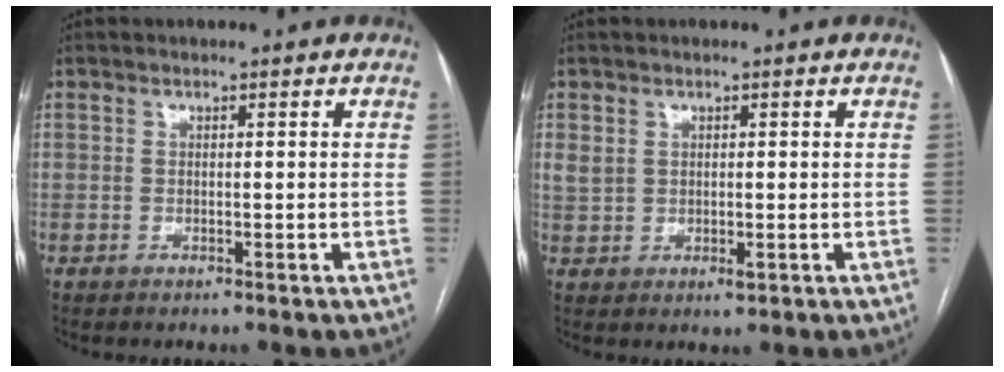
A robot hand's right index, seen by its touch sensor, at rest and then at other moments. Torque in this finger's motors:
{"motor_torque": [0.14, 0.15, 0.07, 0.01]}